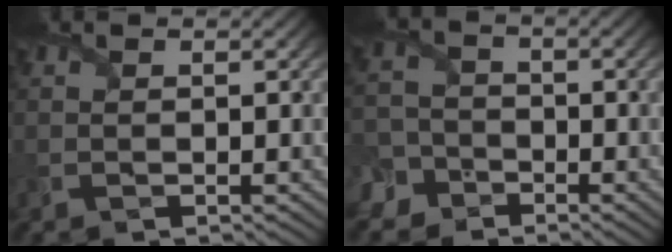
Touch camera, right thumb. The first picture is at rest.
{"total": 5.8, "force": [-3.7, 4.2, 1.3], "torque": [-0.018, -0.012, -0.086]}